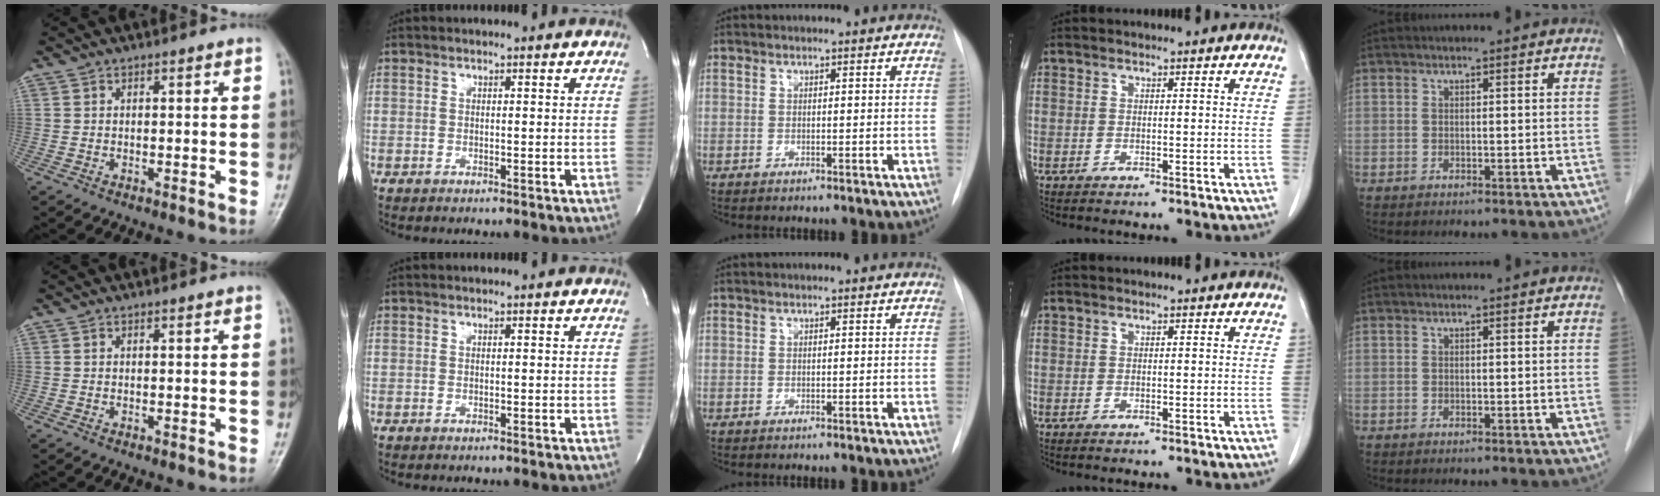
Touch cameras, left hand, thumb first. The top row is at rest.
{}